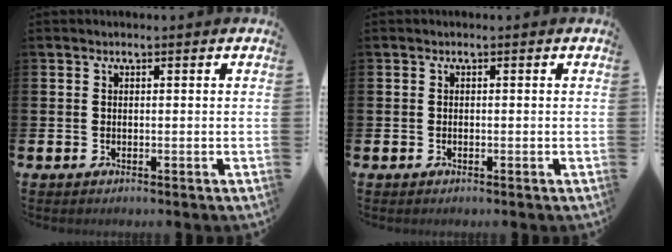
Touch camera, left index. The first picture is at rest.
{"total": 0.0}